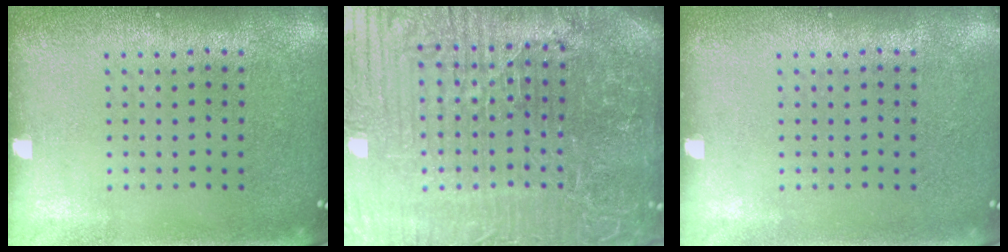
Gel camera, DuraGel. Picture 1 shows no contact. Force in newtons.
{"total": 7.9, "press": 6.9, "slide": 3.7}
{"total": 0.0}